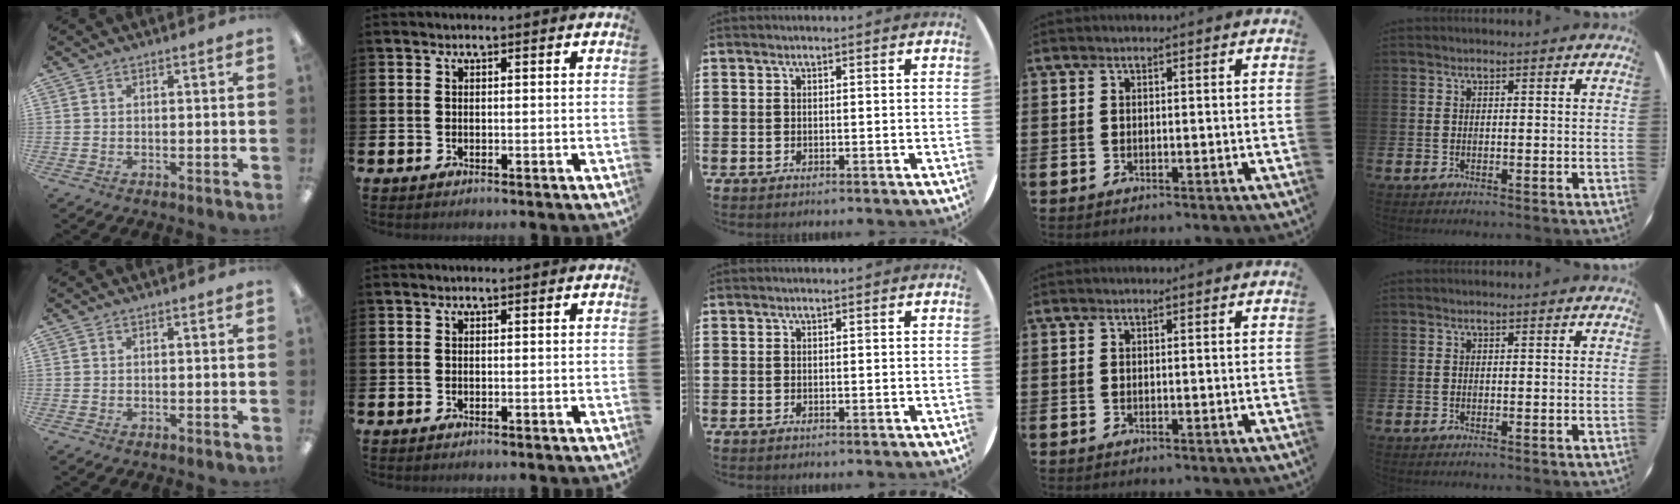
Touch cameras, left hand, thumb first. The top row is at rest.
{}